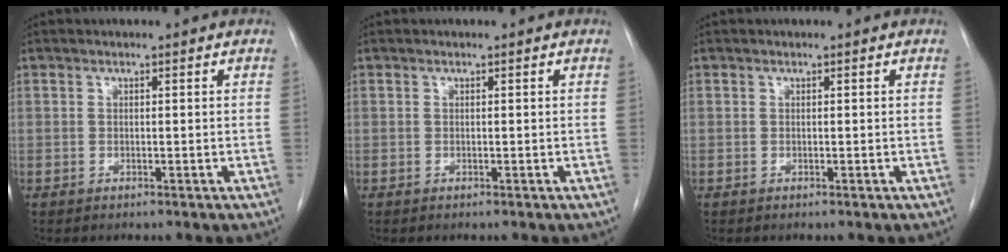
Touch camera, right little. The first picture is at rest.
{"total": 0.0}
{"total": 0.0}